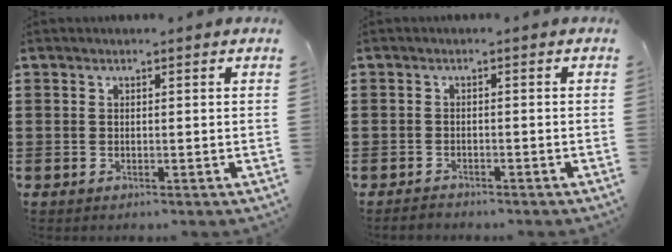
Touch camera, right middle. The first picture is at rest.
{"total": 1.0, "force": [-1.0, 0.2, 0.0], "torque": [-0.004, 0.001, -0.022]}